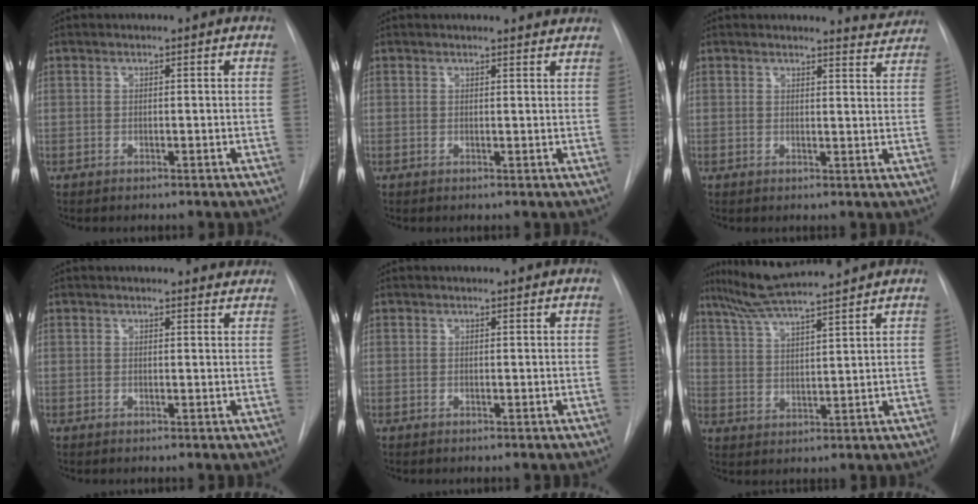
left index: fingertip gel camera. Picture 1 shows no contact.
{"total": 3.2, "force": [3.2, 0.4, 0.4], "torque": [-0.008, -0.002, 0.022]}
{"total": 3.6, "force": [3.5, 0.3, -0.4], "torque": [0.006, -0.034, 0.022]}
{"total": 5.0, "force": [4.8, 1.1, 0.7], "torque": [0.004, -0.006, 0.032]}
{"total": 1.3, "force": [1.3, 0.1, 0.2], "torque": [-0.011, 0.006, 0.009]}
{"total": 12.1, "force": [10.5, -0.6, 6.0], "torque": [-0.113, 0.017, 0.175]}